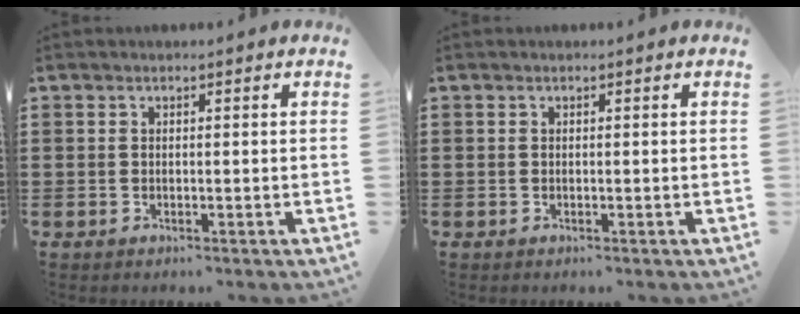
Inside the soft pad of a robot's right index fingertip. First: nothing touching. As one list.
[{"total": 0.0}]